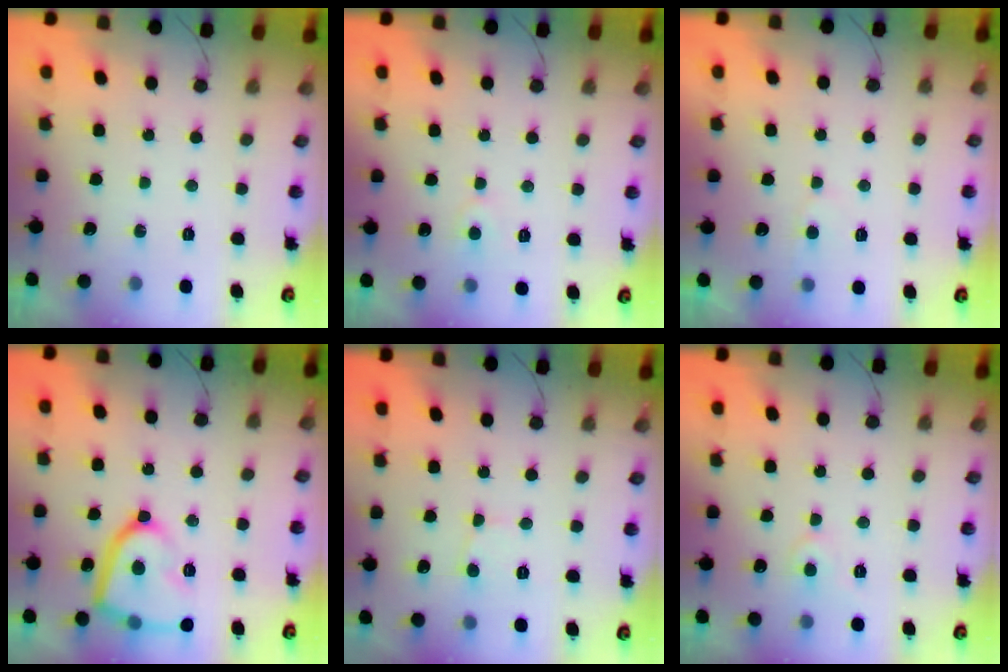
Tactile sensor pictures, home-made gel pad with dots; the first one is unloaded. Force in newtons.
{"total": 4.3, "press": 4.2, "slide": 0.4}
{"total": 4.7, "press": 4.7, "slide": 0.4}
{"total": 17.0, "press": 16.9, "slide": 1.5}
{"total": 2.7, "press": 2.7, "slide": 0.3}
{"total": 5.3, "press": 5.3, "slide": 0.5}